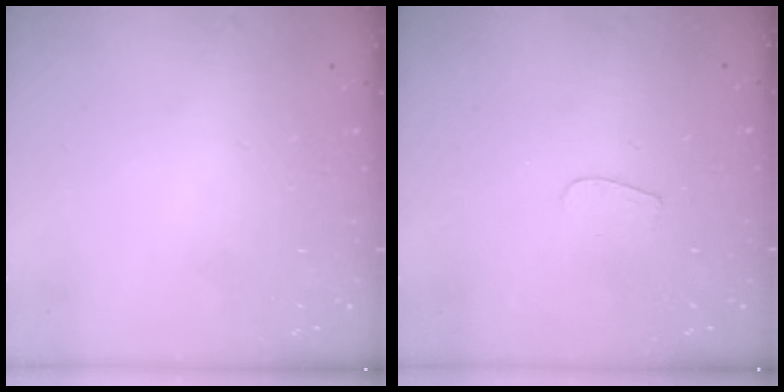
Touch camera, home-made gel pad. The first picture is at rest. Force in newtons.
{"total": 3.6, "press": 3.6, "slide": 0.3}